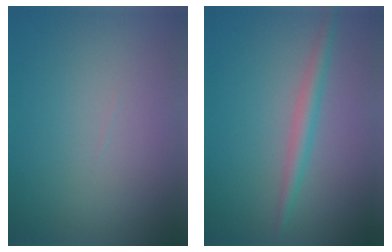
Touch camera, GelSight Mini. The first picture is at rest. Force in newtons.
{"total": 2.1, "press": 2.1, "slide": 0.0}